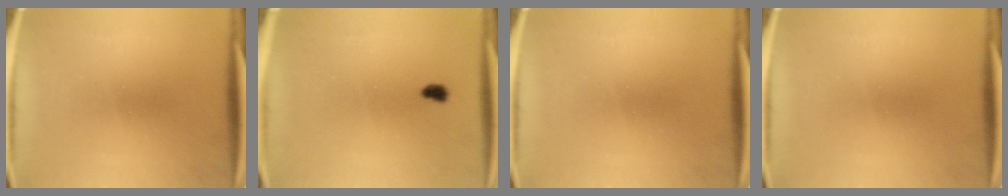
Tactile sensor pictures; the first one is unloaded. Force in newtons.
{"total": 1.3}
{"total": 0.0}
{"total": 0.0}